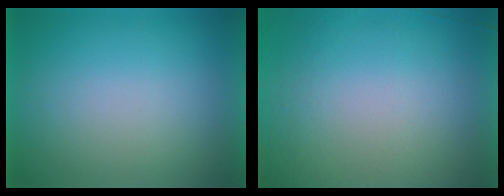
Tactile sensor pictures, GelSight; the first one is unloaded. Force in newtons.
{"total": 6.1}